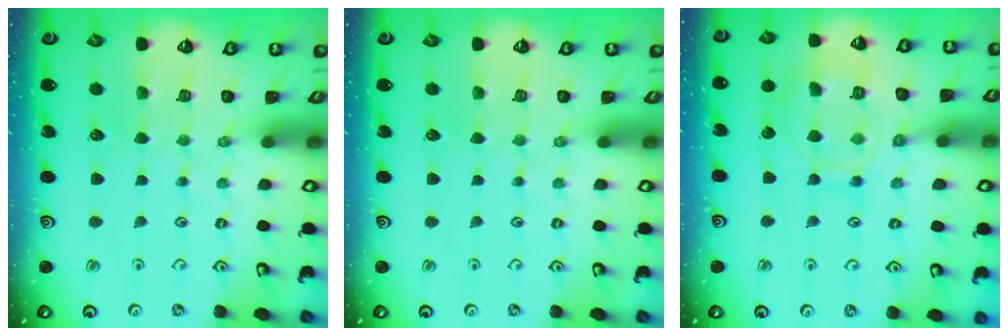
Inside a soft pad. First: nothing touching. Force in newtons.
{"total": 0.0}
{"total": 10.9, "press": 10.9, "slide": 1.0}